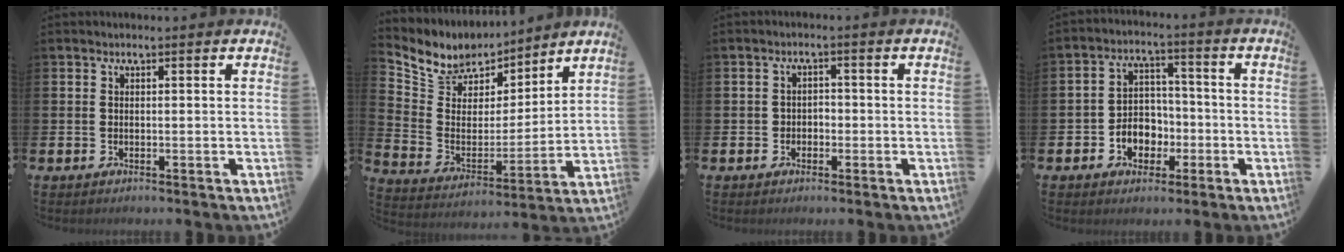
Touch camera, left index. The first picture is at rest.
{"total": 7.7, "force": [6.9, 3.3, 0.1], "torque": [-0.061, -0.054, 0.126]}
{"total": 1.7, "force": [-1.0, 1.3, 0.3], "torque": [-0.008, 0.004, -0.024]}
{"total": 4.7, "force": [-1.7, 4.1, 1.4], "torque": [-0.027, 0.004, -0.039]}